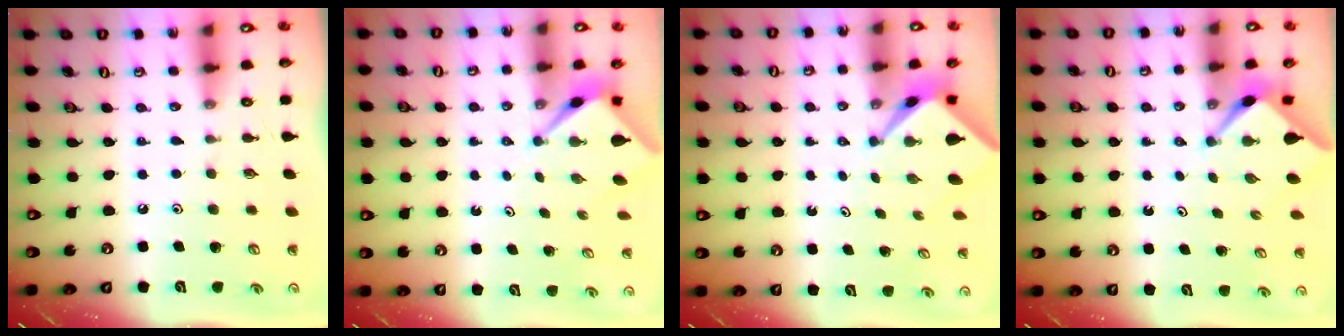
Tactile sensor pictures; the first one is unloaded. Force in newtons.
{"total": 2.5, "press": 2.5, "slide": 0.2}
{"total": 2.5, "press": 2.5, "slide": 0.2}
{"total": 2.4, "press": 2.4, "slide": 0.3}